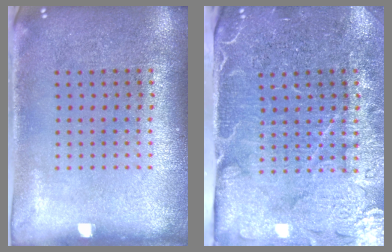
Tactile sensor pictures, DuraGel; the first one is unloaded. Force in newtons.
{"total": 4.5, "press": 3.9, "slide": 2.3}